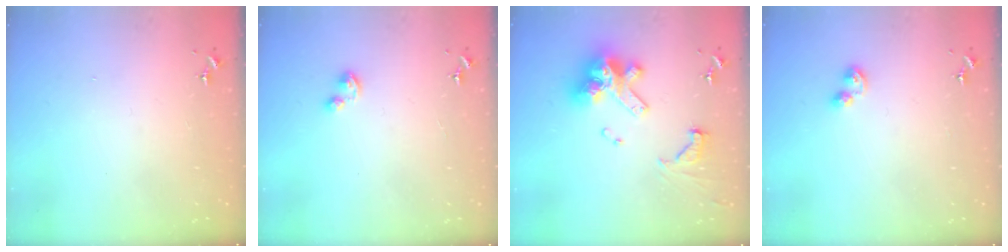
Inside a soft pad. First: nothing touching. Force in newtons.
{"total": 1.9, "press": 1.9, "slide": 0.3}
{"total": 17.6, "press": 17.4, "slide": 2.1}
{"total": 4.6, "press": 4.5, "slide": 0.9}